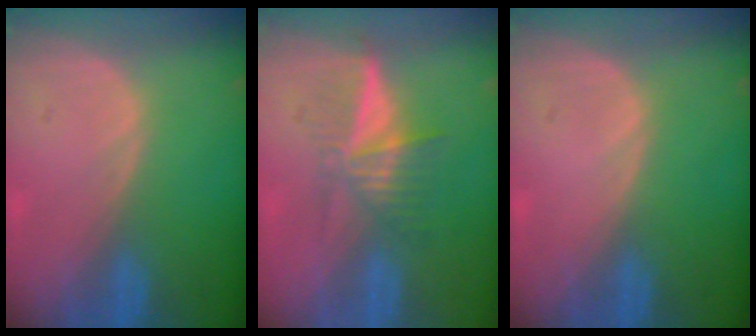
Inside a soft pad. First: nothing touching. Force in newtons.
{"total": 6.3, "press": 5.3, "slide": 3.5}
{"total": 0.0}